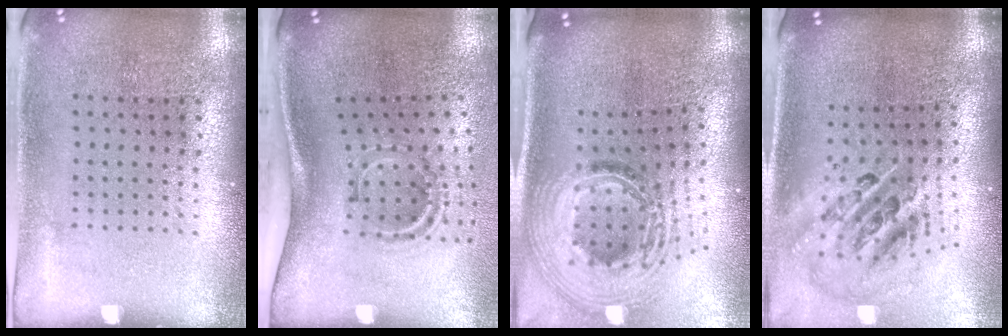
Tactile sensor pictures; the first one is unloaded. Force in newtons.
{"total": 2.1, "press": 1.2, "slide": 1.8}
{"total": 2.6, "press": 1.9, "slide": 1.8}
{"total": 2.6, "press": 1.8, "slide": 2.0}